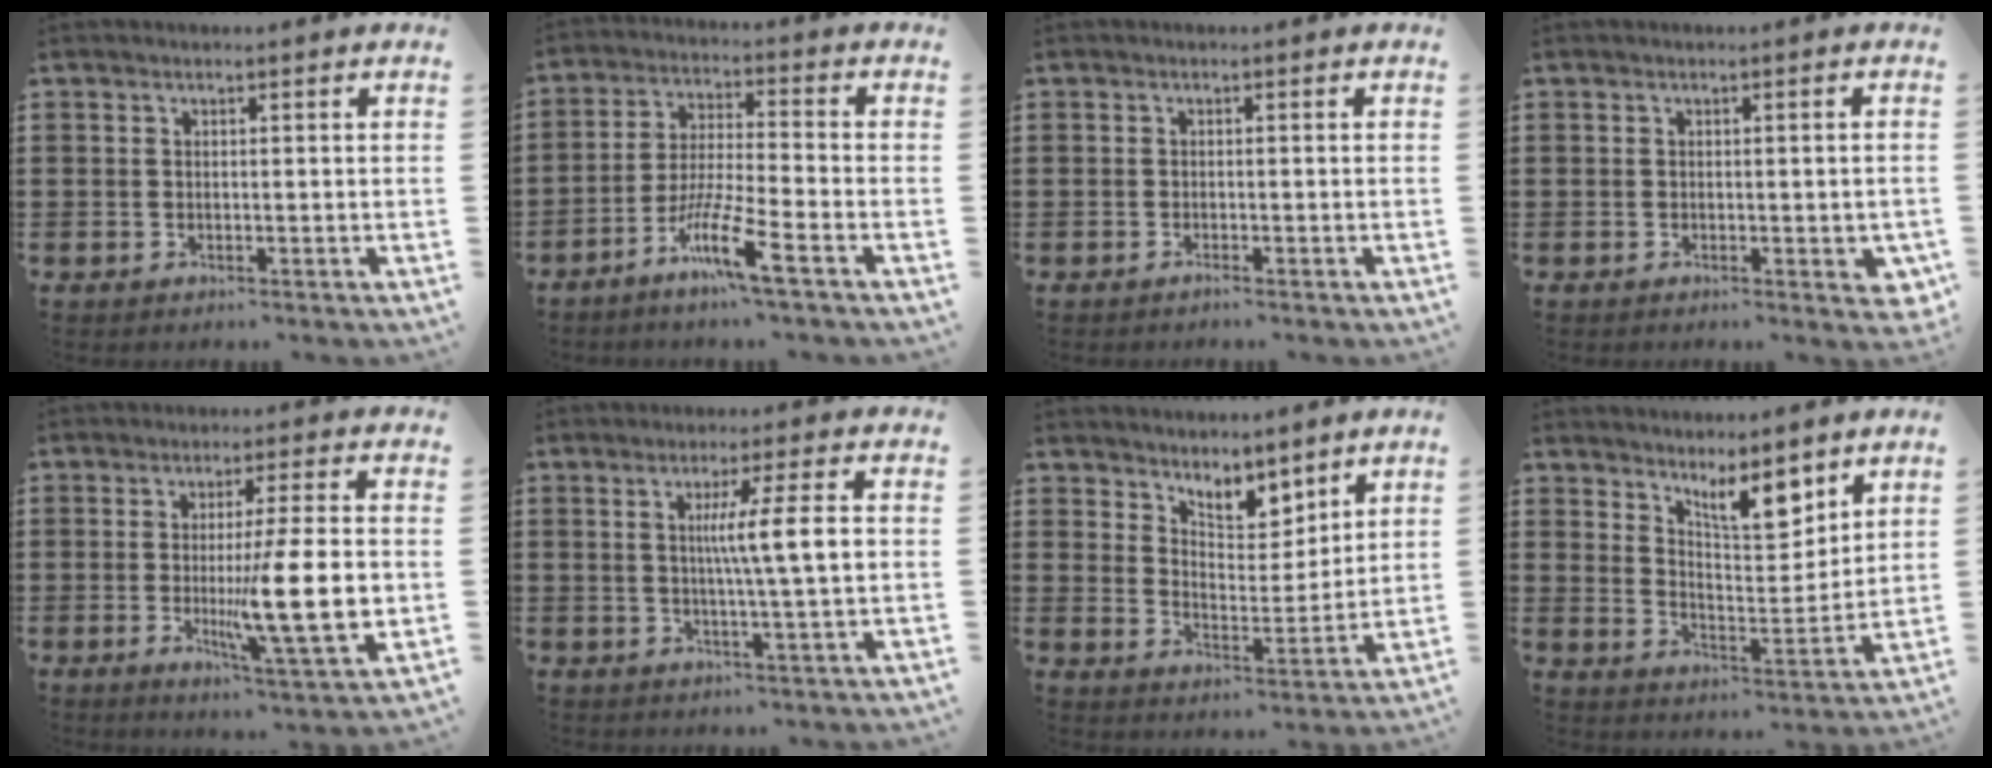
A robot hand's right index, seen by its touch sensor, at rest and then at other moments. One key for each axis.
{"total": 9.2, "fx": -5.6, "fy": 0.7, "fz": 7.2, "tx": -0.150, "ty": -0.008, "tz": -0.108}
{"total": 0.7, "fx": -0.6, "fy": -0.1, "fz": 0.3, "tx": -0.007, "ty": -0.003, "tz": -0.011}
{"total": 1.7, "fx": -0.5, "fy": 0.5, "fz": 1.5, "tx": -0.025, "ty": -0.001, "tz": -0.009}
{"total": 13.0, "fx": -1.0, "fy": 1.9, "fz": 12.8, "tx": -0.212, "ty": -0.023, "tz": -0.023}
{"total": 7.6, "fx": 0.9, "fy": -0.4, "fz": 7.5, "tx": -0.140, "ty": -0.002, "tz": 0.006}
{"total": 5.8, "fx": 5.4, "fy": 1.8, "fz": 1.5, "tx": -0.031, "ty": -0.027, "tz": 0.097}
{"total": 8.1, "fx": 6.3, "fy": 2.4, "fz": 4.5, "tx": -0.072, "ty": -0.030, "tz": 0.107}